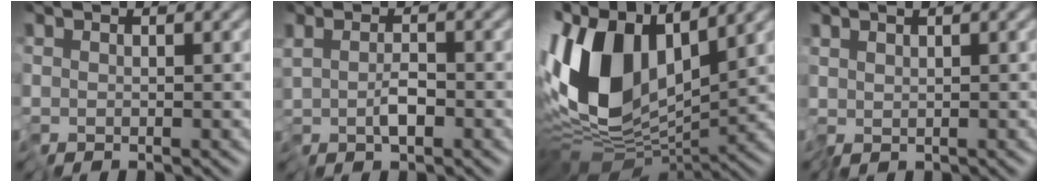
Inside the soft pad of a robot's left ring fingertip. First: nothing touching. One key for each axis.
{"total": 1.5, "fx": -0.9, "fy": 0.3, "fz": 1.2, "tx": -0.028, "ty": -0.008, "tz": -0.015}
{"total": 12.1, "fx": 1.6, "fy": 6.8, "fz": 9.9, "tx": -0.211, "ty": 0.003, "tz": 0.013}
{"total": 0.7, "fx": 0.2, "fy": 0.4, "fz": 0.5, "tx": -0.012, "ty": 0.000, "tz": 0.003}